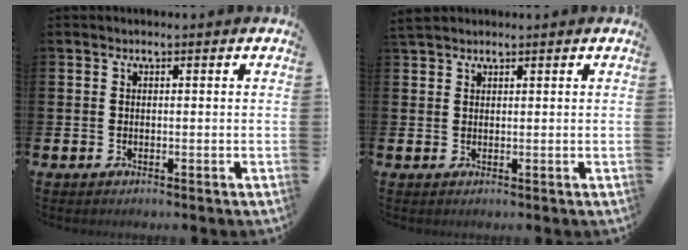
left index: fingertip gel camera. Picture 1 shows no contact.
{"total": 1.9, "force": [1.7, 0.7, 0.2], "torque": [0.004, 0.000, 0.030]}